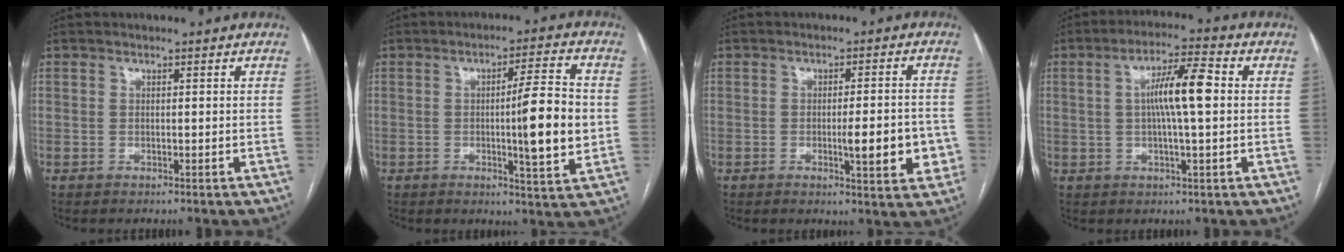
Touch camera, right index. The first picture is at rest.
{"total": 10.9, "force": [-0.6, 0.5, 10.9], "torque": [-0.153, -0.005, -0.012]}
{"total": 8.2, "force": [-2.0, 1.5, 7.8], "torque": [-0.098, 0.002, -0.023]}
{"total": 8.2, "force": [0.8, 0.7, 8.1], "torque": [-0.145, 0.013, 0.008]}